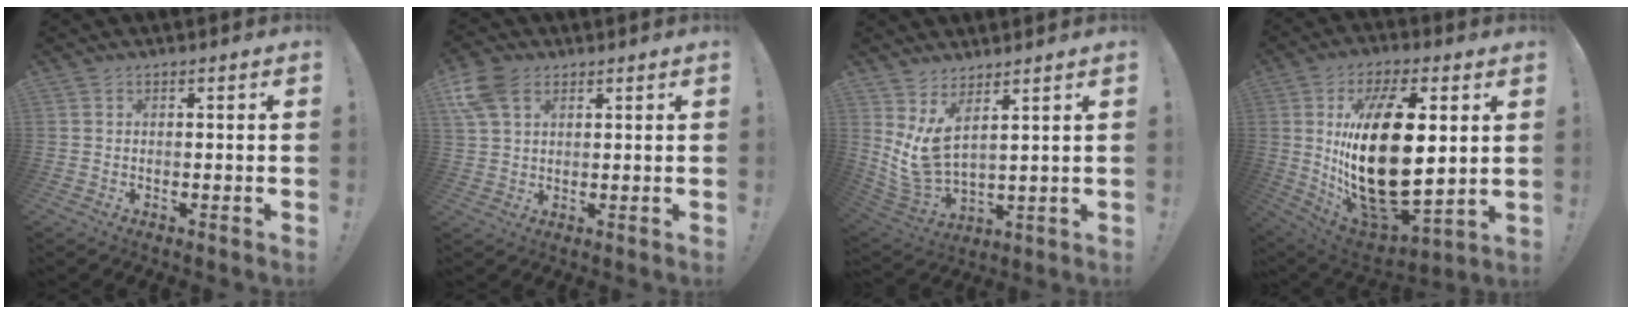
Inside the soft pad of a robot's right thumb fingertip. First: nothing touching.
{"total": 9.1, "force": [4.2, 5.8, 5.7], "torque": [-0.117, -0.003, 0.083]}
{"total": 9.8, "force": [5.2, 3.7, 7.4], "torque": [-0.156, -0.049, 0.098]}
{"total": 28.2, "force": [4.1, 13.8, 24.3], "torque": [-0.467, -0.031, 0.078]}